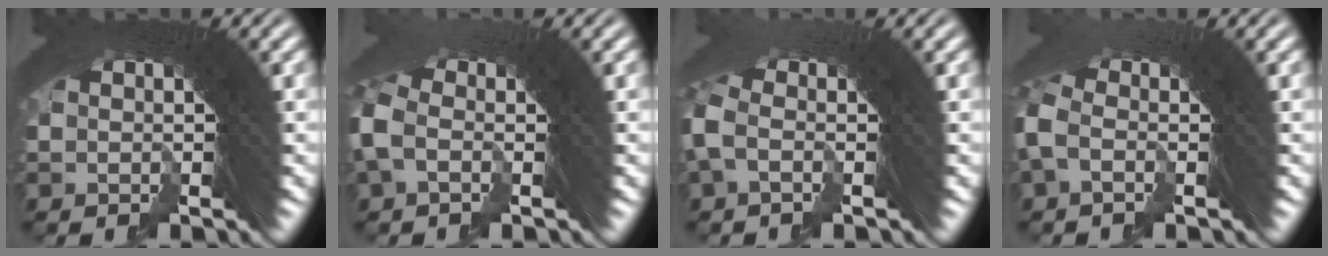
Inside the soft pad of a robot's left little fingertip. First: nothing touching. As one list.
[{"total": 1.3, "force": [-0.6, 0.8, 0.9], "torque": [-0.022, 0.012, -0.018]}, {"total": 1.2, "force": [-0.8, 0.0, 0.9], "torque": [-0.020, 0.009, -0.019]}, {"total": 1.3, "force": [-0.9, 0.4, 0.9], "torque": [-0.021, 0.010, -0.024]}]